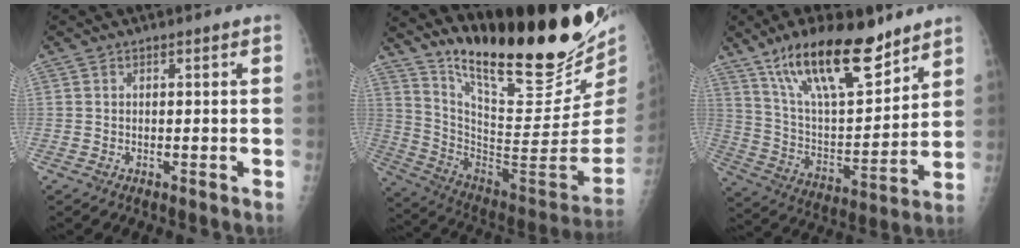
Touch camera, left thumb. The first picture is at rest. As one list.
[{"total": 30.1, "force": [22.5, 6.3, 19.0], "torque": [-0.270, -0.142, 0.349]}, {"total": 21.8, "force": [14.8, 7.6, 14.1], "torque": [-0.208, -0.066, 0.264]}]